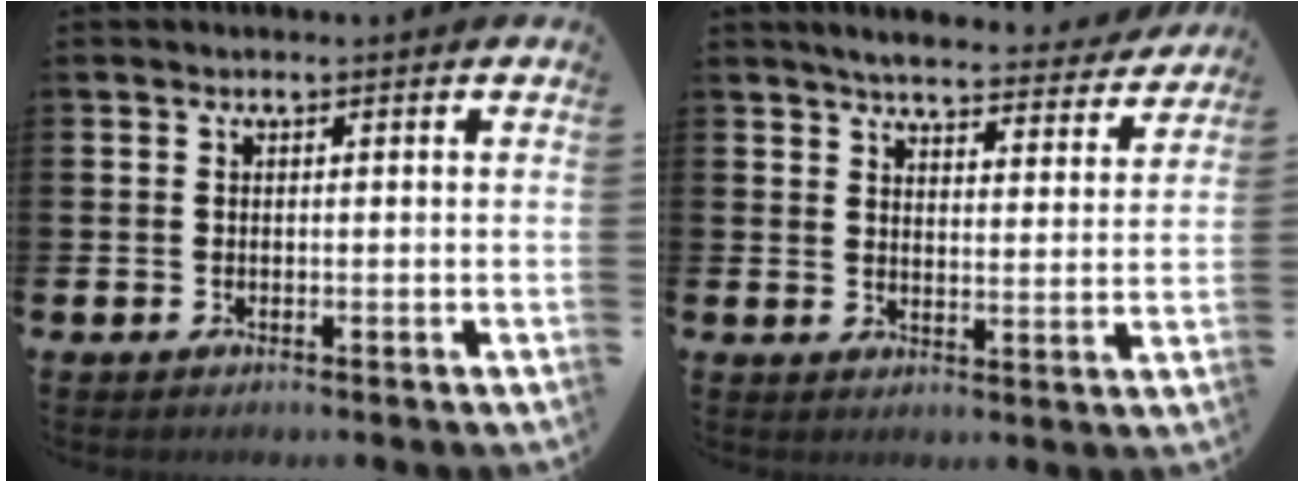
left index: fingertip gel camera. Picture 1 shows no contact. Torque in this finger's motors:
{"motor_torque": [0.33, -0.31, 0.17, 0.04]}